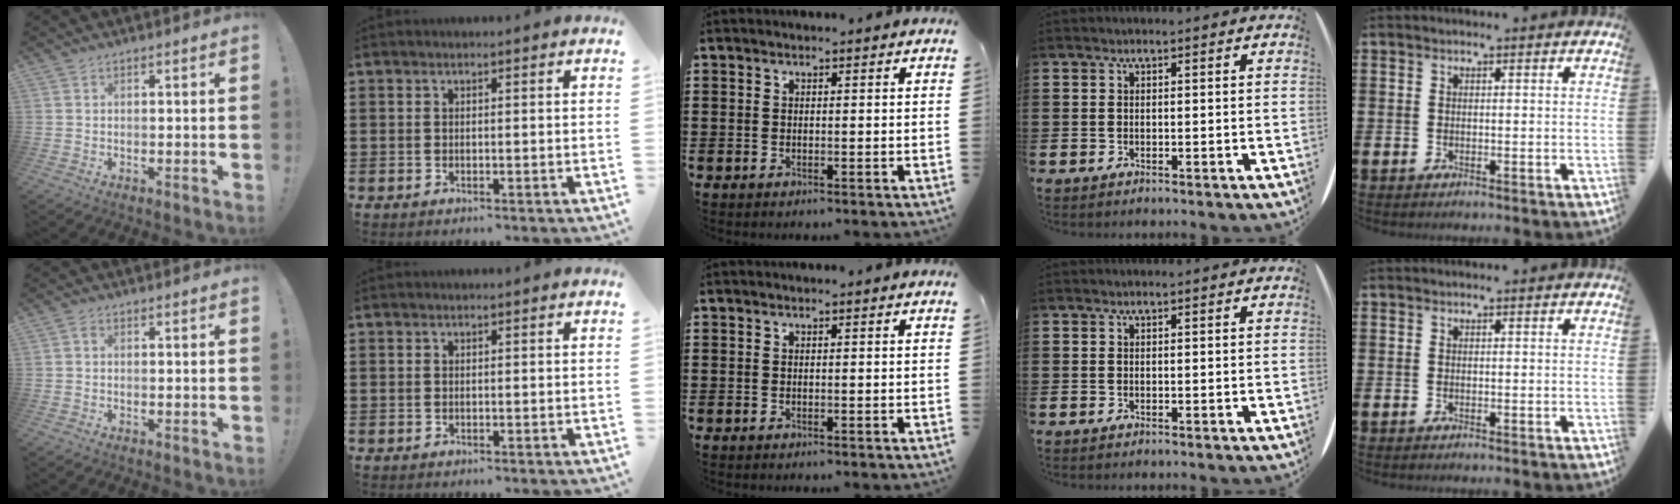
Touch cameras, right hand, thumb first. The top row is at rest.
{"thumb": {"total": 0.7, "force": [-0.2, 0.4, 0.5], "torque": [-0.011, 0.002, -0.005]}}